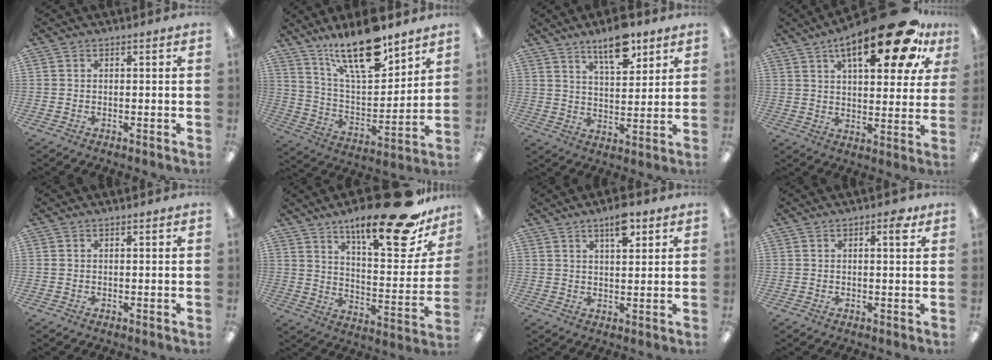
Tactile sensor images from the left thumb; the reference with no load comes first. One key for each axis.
{"total": 20.2, "fx": 14.5, "fy": 6.8, "fz": 12.4, "tx": -0.212, "ty": -0.082, "tz": 0.245}
{"total": 11.3, "fx": 7.9, "fy": 4.5, "fz": 6.8, "tx": -0.094, "ty": -0.042, "tz": 0.133}
{"total": 21.9, "fx": 12.3, "fy": 7.4, "fz": 16.5, "tx": -0.247, "ty": -0.054, "tz": 0.190}
{"total": 0.6, "fx": 0.3, "fy": 0.3, "fz": 0.4, "tx": -0.009, "ty": 0.003, "tz": 0.005}
{"total": 23.6, "fx": 16.7, "fy": 6.1, "fz": 15.5, "tx": -0.224, "ty": -0.112, "tz": 0.265}
{"total": 6.8, "fx": 4.4, "fy": 2.5, "fz": 4.6, "tx": -0.061, "ty": -0.020, "tz": 0.069}
{"total": 3.3, "fx": 1.7, "fy": 1.0, "fz": 2.6, "tx": -0.032, "ty": -0.004, "tz": 0.022}